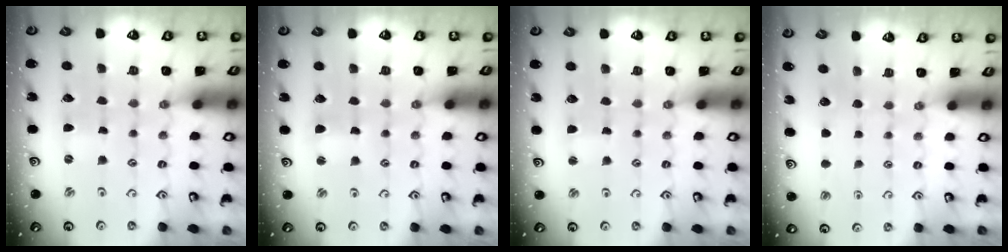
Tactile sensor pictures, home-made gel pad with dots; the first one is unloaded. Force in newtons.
{"total": 2.6, "press": 2.5, "slide": 0.3}
{"total": 2.0, "press": 2.0, "slide": 0.4}
{"total": 0.0}